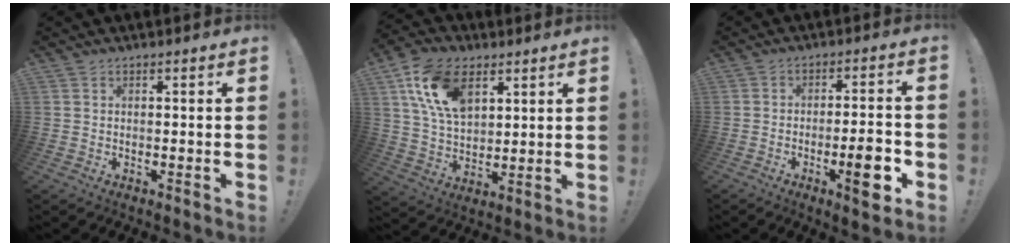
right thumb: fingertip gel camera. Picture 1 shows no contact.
{"total": 16.8, "force": [7.6, 10.6, 10.6], "torque": [-0.204, -0.017, 0.146]}
{"total": 9.8, "force": [-4.0, 2.2, 8.7], "torque": [-0.110, 0.012, -0.066]}